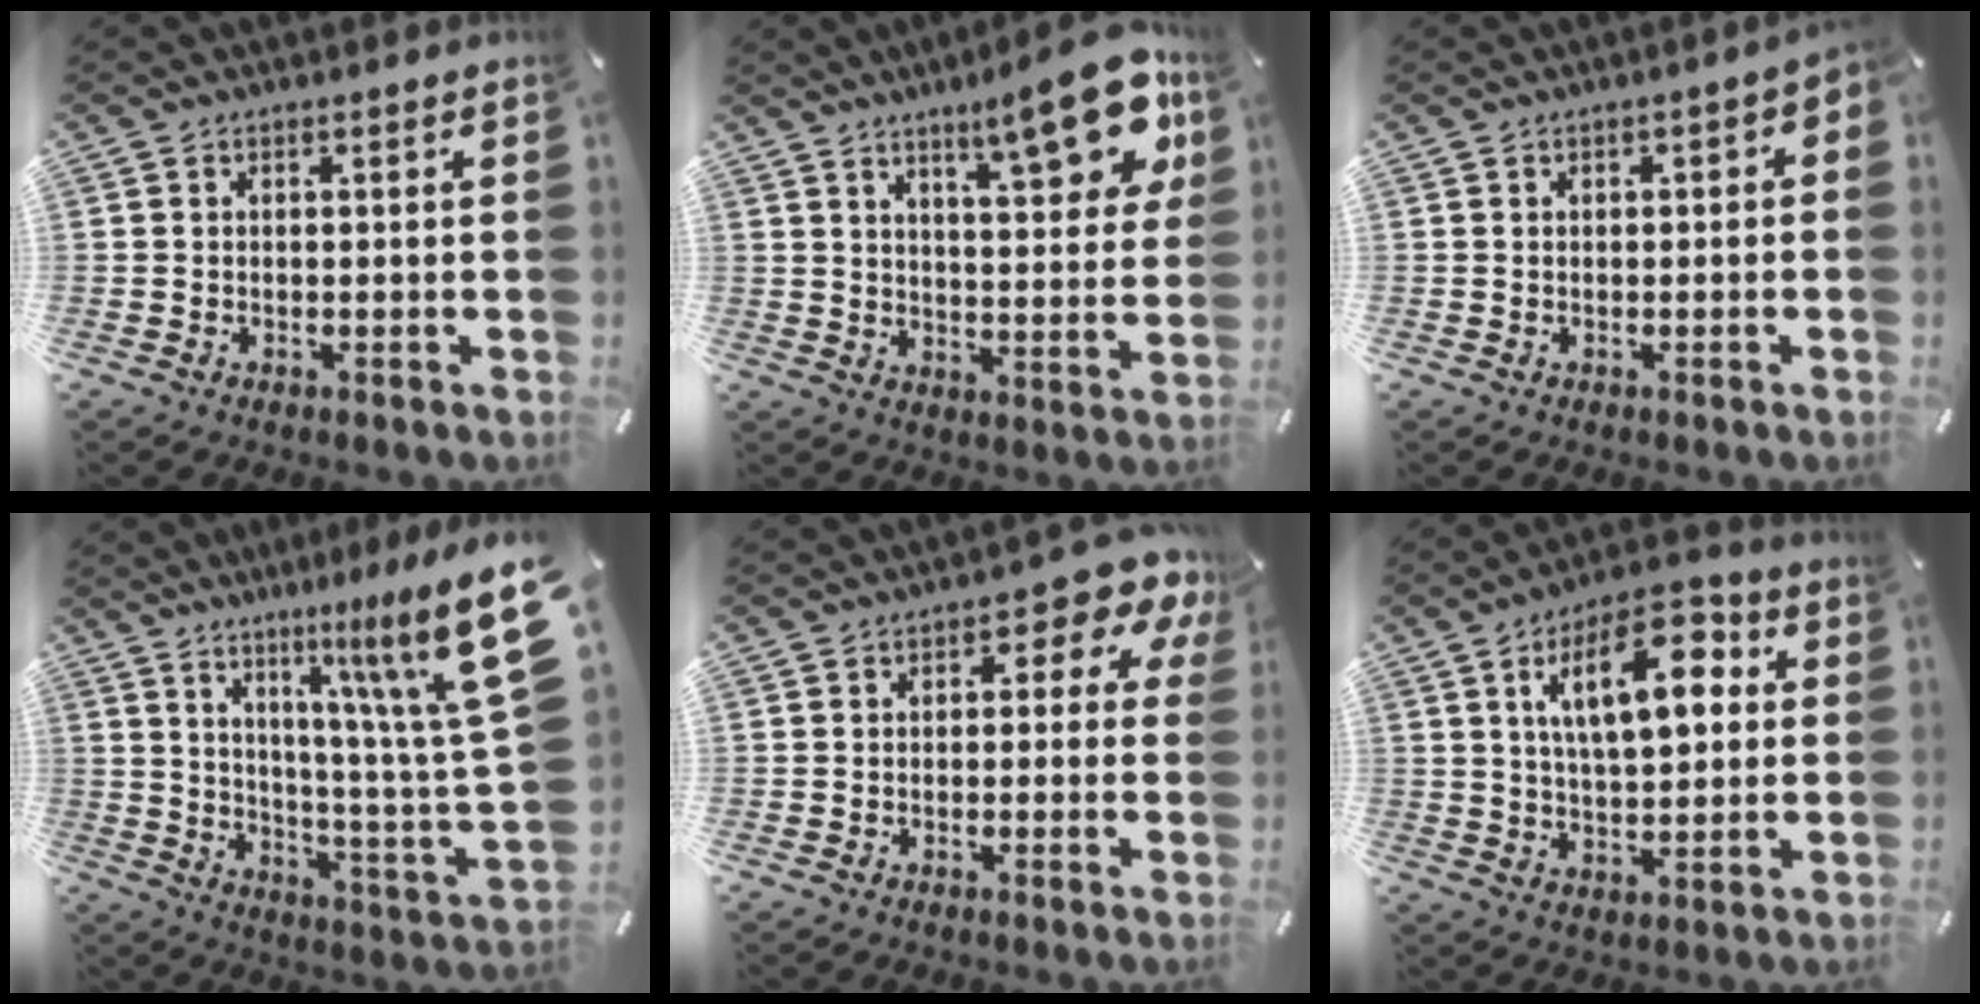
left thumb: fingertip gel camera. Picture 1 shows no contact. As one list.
[{"total": 16.8, "force": [10.1, 5.2, 12.3], "torque": [-0.167, -0.058, 0.156]}, {"total": 1.4, "force": [-0.4, 0.8, 1.1], "torque": [-0.019, 0.004, -0.007]}, {"total": 18.2, "force": [10.3, 1.9, 14.9], "torque": [-0.219, -0.087, 0.155]}, {"total": 6.9, "force": [2.1, 3.5, 5.5], "torque": [-0.069, -0.010, 0.029]}, {"total": 15.8, "force": [5.7, 7.8, 12.5], "torque": [-0.189, -0.005, 0.094]}]